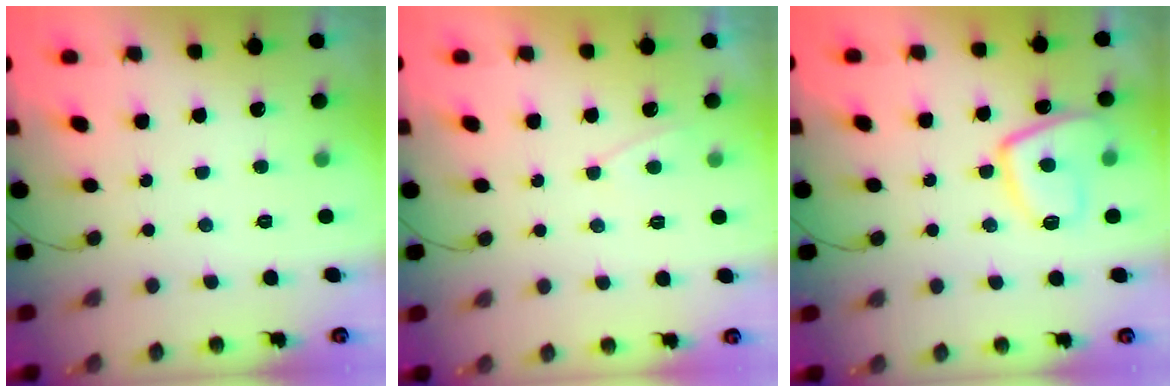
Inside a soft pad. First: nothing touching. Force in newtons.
{"total": 2.0, "press": 2.0, "slide": 0.3}
{"total": 9.8, "press": 9.7, "slide": 1.1}